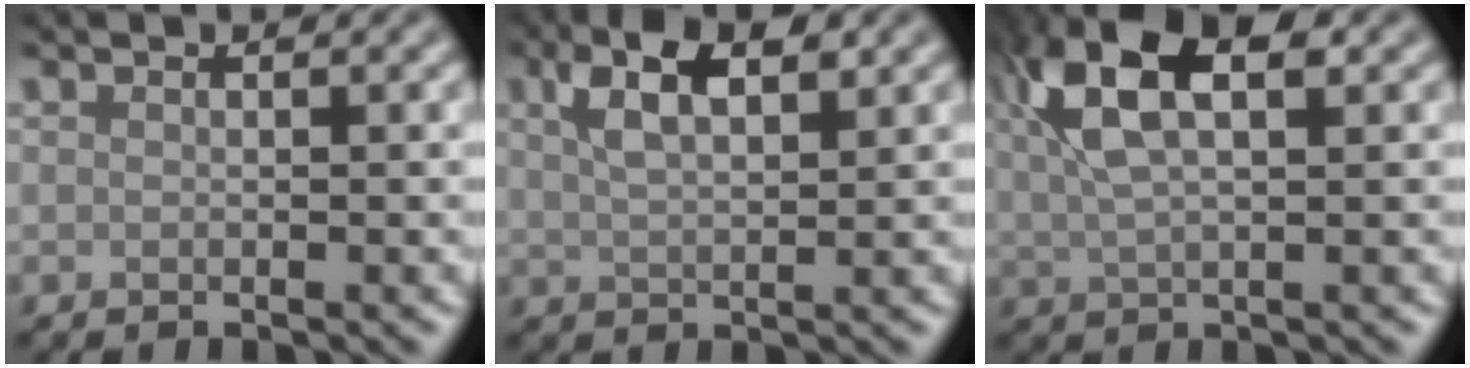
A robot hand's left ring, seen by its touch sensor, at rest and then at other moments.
{"total": 5.1, "force": [2.5, 2.2, 3.9], "torque": [-0.078, 0.010, 0.043]}
{"total": 8.9, "force": [3.6, 3.8, 7.2], "torque": [-0.153, 0.020, 0.062]}